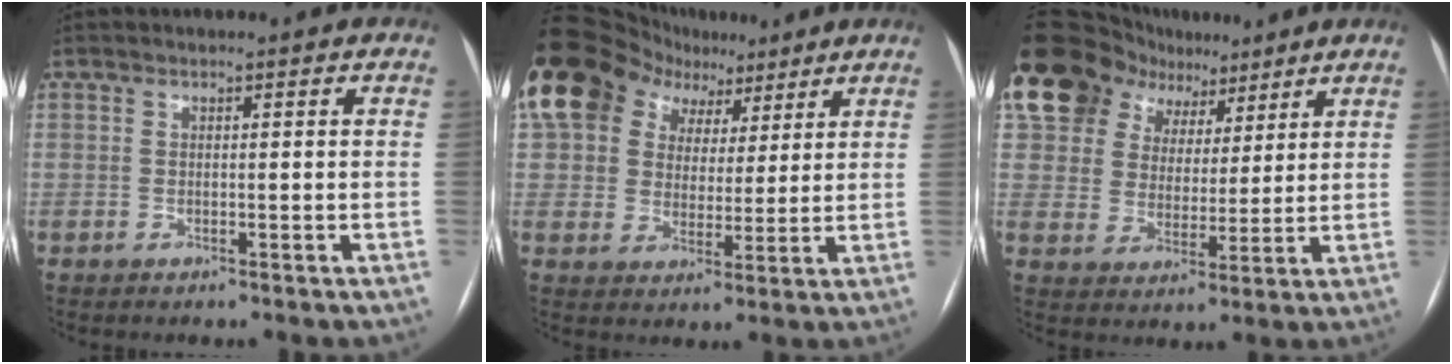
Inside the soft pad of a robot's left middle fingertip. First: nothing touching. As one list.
[{"total": 16.5, "force": [9.1, 11.6, 7.5], "torque": [-0.150, 0.073, 0.159]}, {"total": 21.0, "force": [13.4, 14.1, 8.1], "torque": [-0.198, 0.075, 0.240]}]